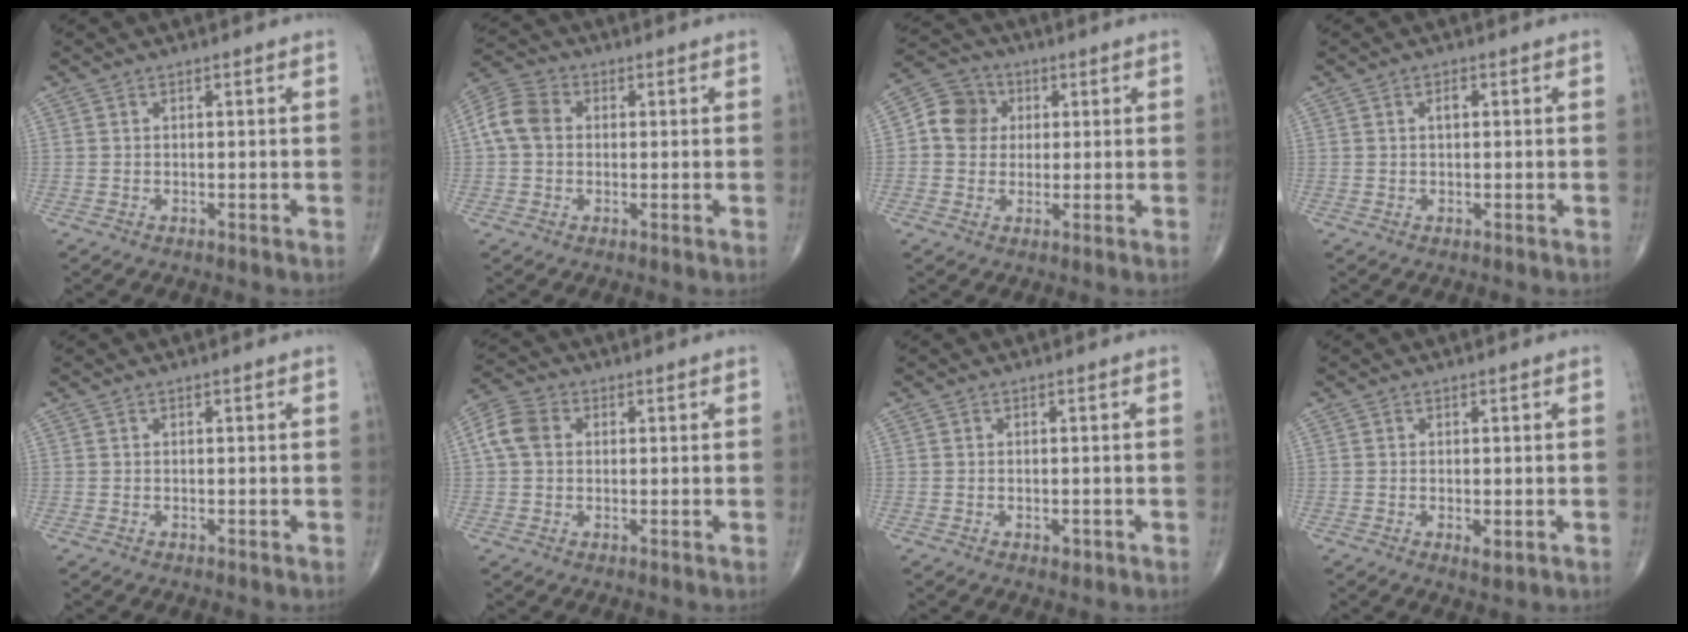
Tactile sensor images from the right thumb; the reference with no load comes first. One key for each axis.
{"total": 7.0, "fx": 0.5, "fy": 5.5, "fz": 4.4, "tx": -0.085, "ty": 0.021, "tz": 0.000}
{"total": 7.5, "fx": 1.1, "fy": 6.9, "fz": 2.7, "tx": -0.028, "ty": 0.012, "tz": 0.007}
{"total": 1.6, "fx": 0.4, "fy": 0.8, "fz": 1.3, "tx": -0.023, "ty": 0.001, "tz": 0.005}
{"total": 0.0}
{"total": 5.9, "fx": 1.0, "fy": 4.5, "fz": 3.6, "tx": -0.077, "ty": 0.017, "tz": 0.012}
{"total": 1.7, "fx": -0.7, "fy": 0.9, "fz": 1.3, "tx": -0.018, "ty": -0.001, "tz": -0.008}
{"total": 2.0, "fx": -0.5, "fy": 0.8, "fz": 1.8, "tx": -0.031, "ty": -0.006, "tz": -0.006}